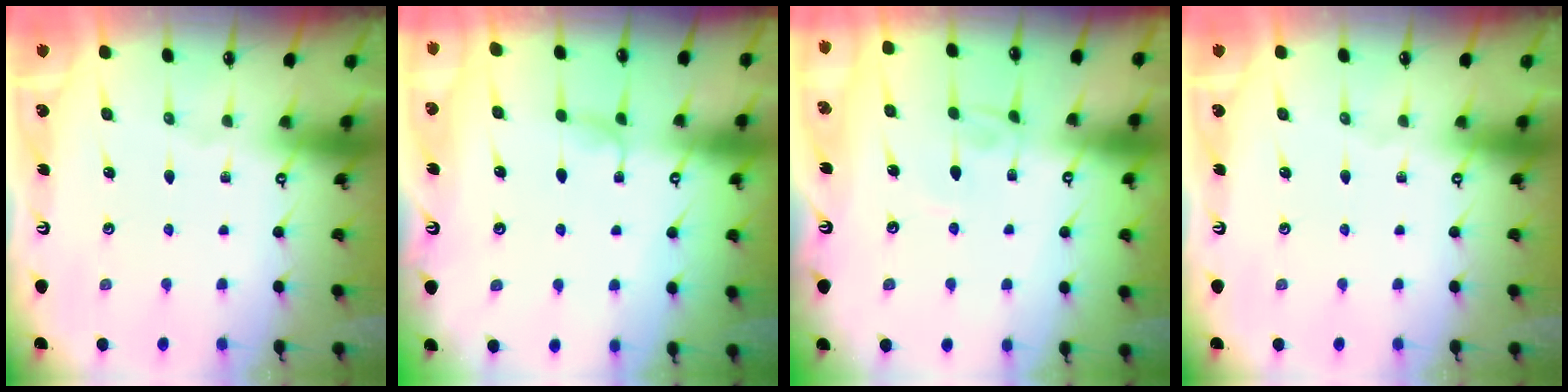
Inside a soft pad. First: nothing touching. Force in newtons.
{"total": 0.9, "press": 0.3, "slide": 0.8}
{"total": 4.8, "press": 4.8, "slide": 0.1}
{"total": 0.0}